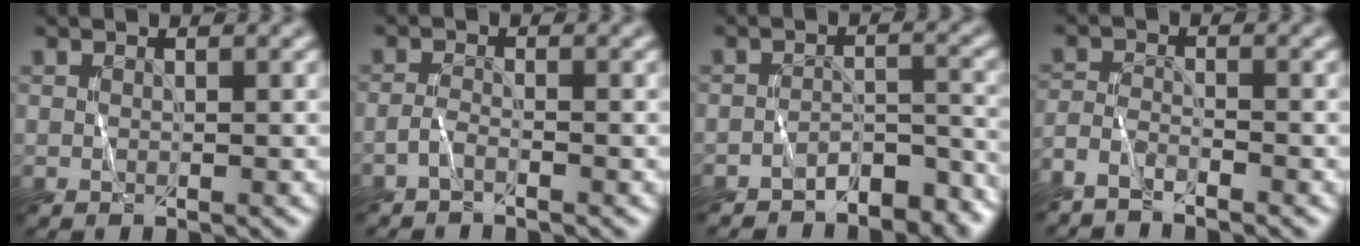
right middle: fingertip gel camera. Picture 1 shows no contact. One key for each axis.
{"total": 1.1, "fx": -1.1, "fy": 0.1, "fz": 0.2, "tx": -0.007, "ty": 0.003, "tz": -0.023}
{"total": 3.7, "fx": -3.3, "fy": 1.2, "fz": 0.9, "tx": -0.006, "ty": 0.006, "tz": -0.051}
{"total": 2.7, "fx": -2.7, "fy": 0.1, "fz": 0.5, "tx": -0.017, "ty": -0.007, "tz": -0.064}